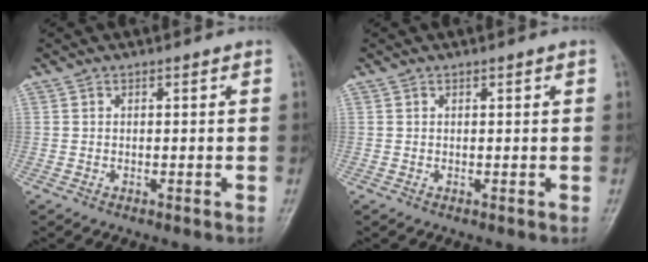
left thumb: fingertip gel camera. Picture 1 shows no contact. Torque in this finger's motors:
{"motor_torque": [-0.01, -0.16, -0.14, -0.15, -0.01]}